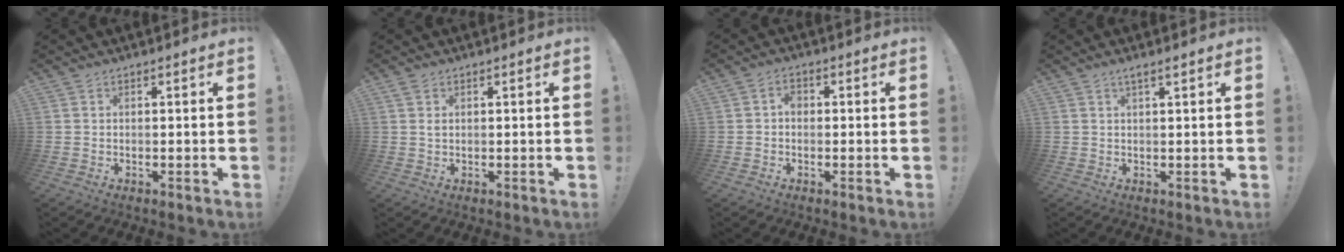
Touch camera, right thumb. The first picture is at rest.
{"total": 1.0, "force": [0.6, 0.6, 0.6], "torque": [-0.012, 0.000, 0.011]}
{"total": 2.6, "force": [-0.4, 1.8, 1.8], "torque": [-0.025, 0.005, -0.010]}
{"total": 1.9, "force": [1.1, 0.1, 1.6], "torque": [-0.030, 0.000, 0.018]}